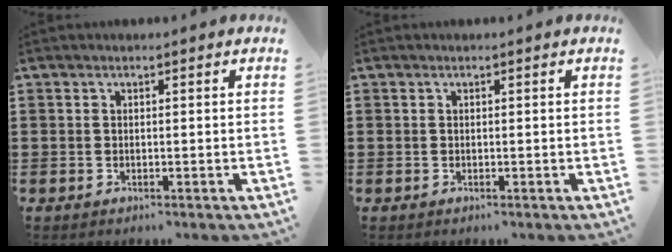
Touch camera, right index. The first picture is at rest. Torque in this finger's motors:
{"motor_torque": [0.00, 0.00, 0.00, 0.00]}